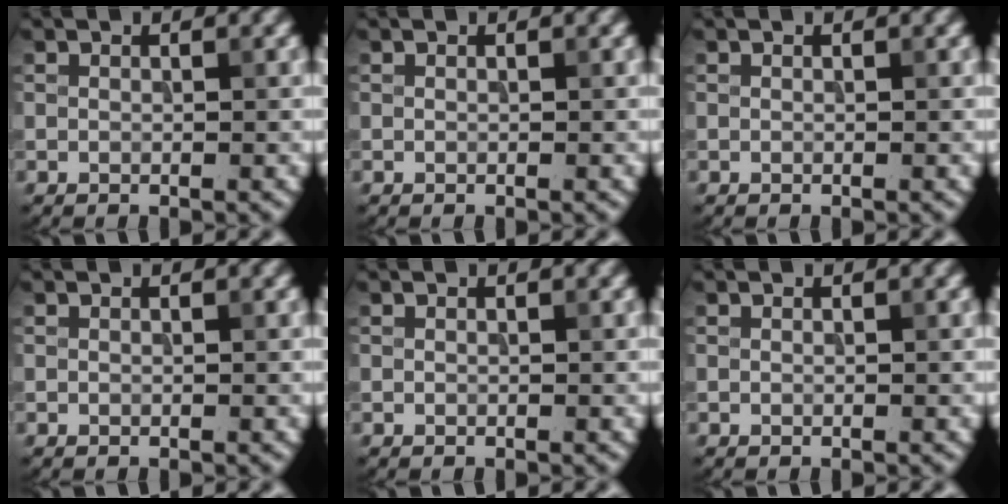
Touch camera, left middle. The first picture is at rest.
{"total": 0.0}
{"total": 0.0}
{"total": 0.0}
{"total": 0.0}
{"total": 0.0}